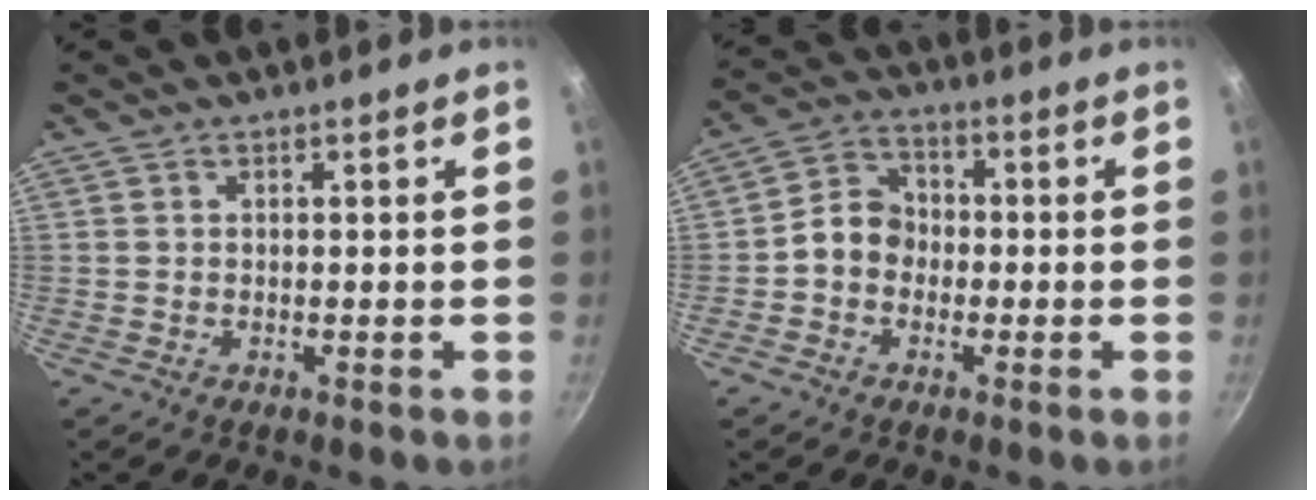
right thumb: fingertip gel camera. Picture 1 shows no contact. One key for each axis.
{"total": 6.8, "fx": -1.2, "fy": 5.8, "fz": 3.5, "tx": -0.030, "ty": 0.025, "tz": -0.038}